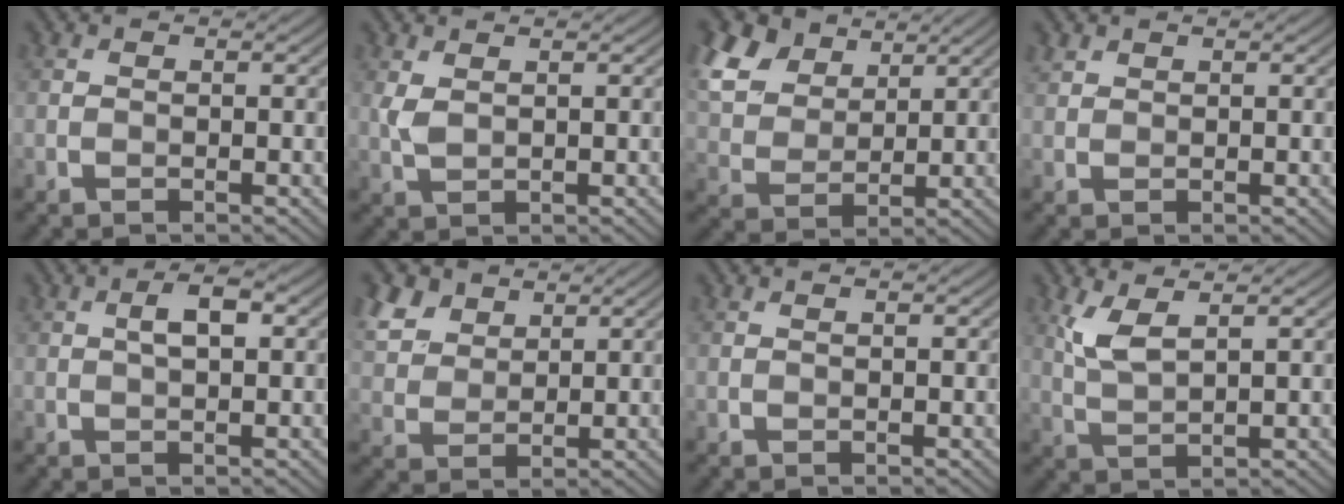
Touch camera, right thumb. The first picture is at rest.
{"total": 2.0, "force": [0.9, 0.9, 1.5], "torque": [-0.047, 0.000, 0.022]}
{"total": 10.7, "force": [6.2, 6.4, 5.8], "torque": [-0.179, 0.027, 0.117]}
{"total": 1.3, "force": [1.0, 0.7, 0.3], "torque": [-0.009, 0.002, 0.024]}
{"total": 2.8, "force": [0.6, 1.0, 2.6], "torque": [-0.046, 0.008, 0.008]}
{"total": 6.7, "force": [4.2, 4.1, 3.2], "torque": [-0.097, 0.010, 0.086]}
{"total": 0.0}
{"total": 4.2, "force": [2.2, 1.1, 3.5], "torque": [-0.092, -0.001, 0.050]}